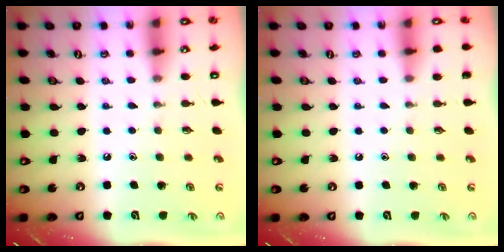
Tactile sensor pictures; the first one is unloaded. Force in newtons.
{"total": 0.0}